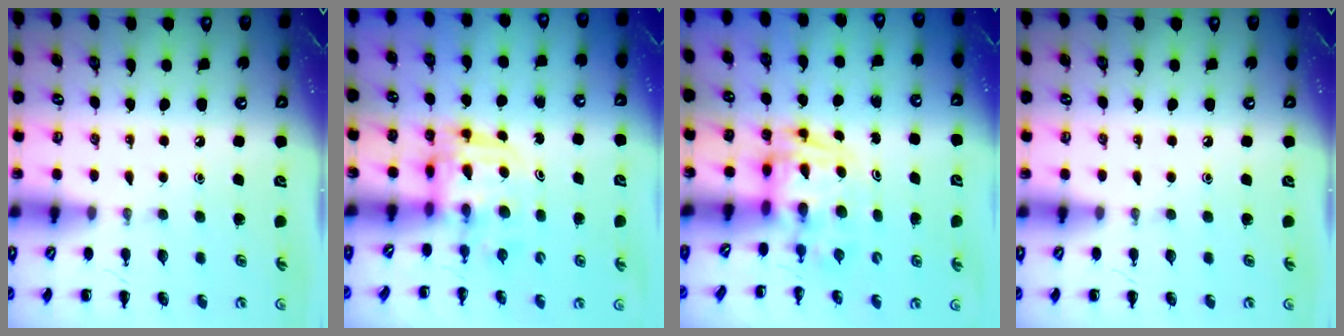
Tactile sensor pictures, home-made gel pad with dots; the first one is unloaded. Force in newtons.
{"total": 3.2, "press": 3.1, "slide": 0.3}
{"total": 2.8, "press": 2.7, "slide": 0.5}
{"total": 0.0}